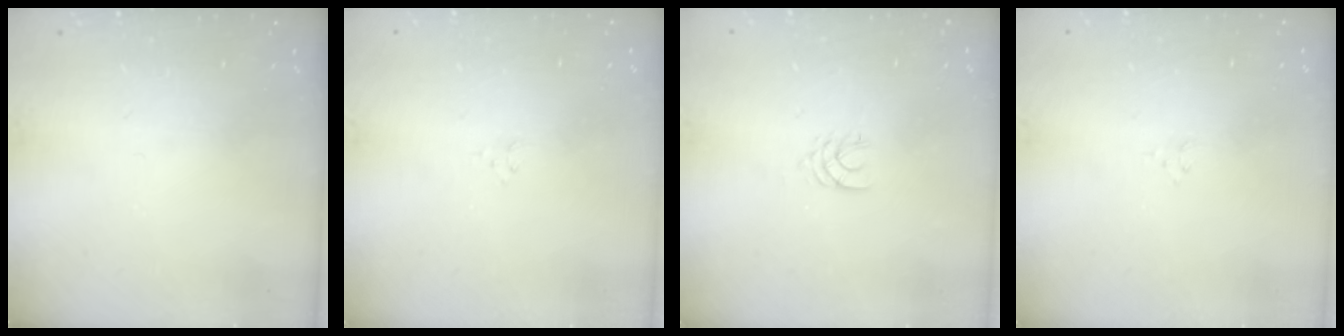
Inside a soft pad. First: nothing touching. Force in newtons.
{"total": 1.5, "press": 1.5, "slide": 0.2}
{"total": 2.5, "press": 2.5, "slide": 0.3}
{"total": 1.5, "press": 1.5, "slide": 0.2}